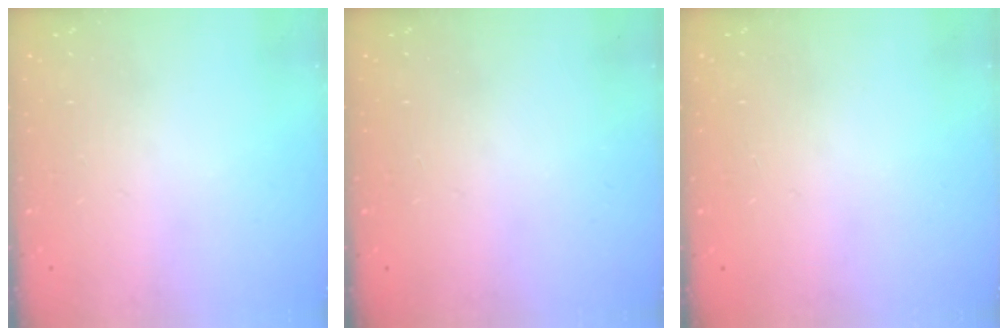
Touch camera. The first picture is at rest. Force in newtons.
{"total": 0.0}
{"total": 0.0}